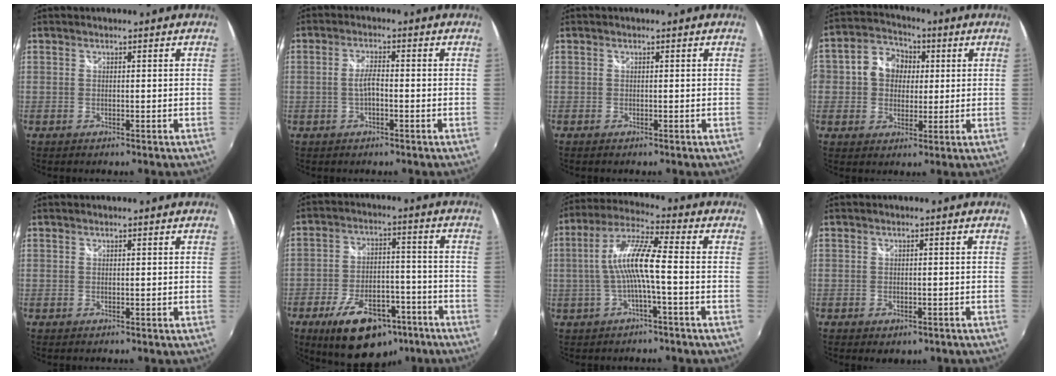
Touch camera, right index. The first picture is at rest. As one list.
[{"total": 2.8, "force": [-0.8, 0.8, 2.6], "torque": [-0.053, 0.004, -0.015]}, {"total": 0.0}, {"total": 9.1, "force": [1.0, 8.0, 4.3], "torque": [-0.096, 0.033, 0.013]}, {"total": 0.0}, {"total": 17.7, "force": [-11.0, 8.9, 10.7], "torque": [-0.194, 0.007, -0.156]}, {"total": 9.5, "force": [-1.5, 0.7, 9.4], "torque": [-0.194, 0.013, -0.025]}, {"total": 2.9, "force": [-1.7, 1.9, 1.5], "torque": [-0.030, -0.009, -0.018]}]